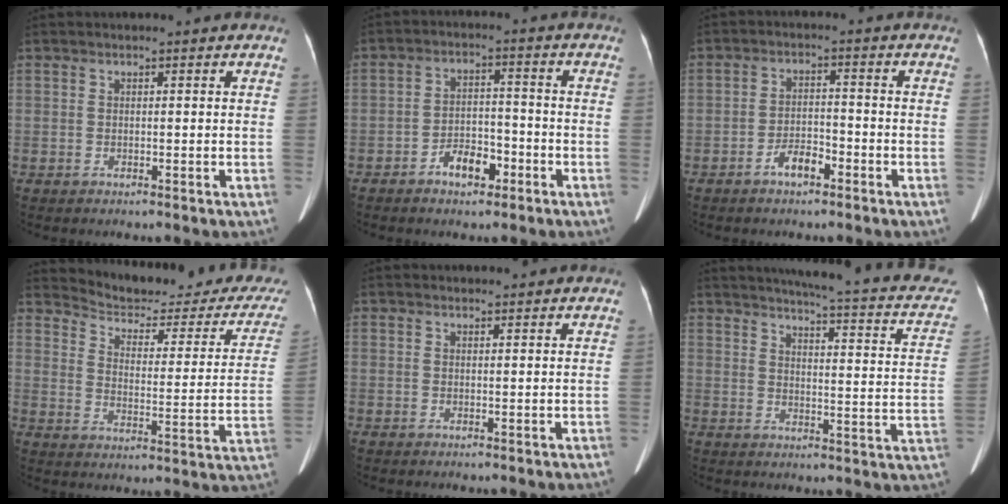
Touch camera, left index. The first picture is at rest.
{"total": 5.3, "force": [-3.2, 2.7, 3.3], "torque": [-0.060, 0.013, -0.052]}
{"total": 3.8, "force": [-2.5, 1.5, 2.4], "torque": [-0.046, 0.007, -0.046]}
{"total": 22.2, "force": [21.3, 3.1, 5.5], "torque": [-0.068, -0.087, 0.255]}
{"total": 2.8, "force": [2.7, 0.5, 0.5], "torque": [-0.011, 0.017, 0.033]}
{"total": 21.0, "force": [17.9, 2.9, 10.5], "torque": [-0.135, -0.036, 0.195]}